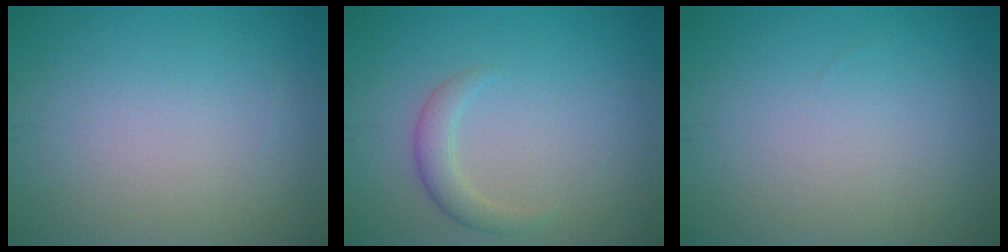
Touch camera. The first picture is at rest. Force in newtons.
{"total": 2.0, "press": 2.0, "slide": 0.1}
{"total": 0.0}